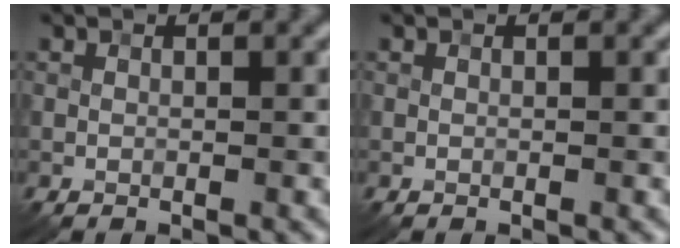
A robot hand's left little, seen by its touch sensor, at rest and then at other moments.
{"total": 0.0}